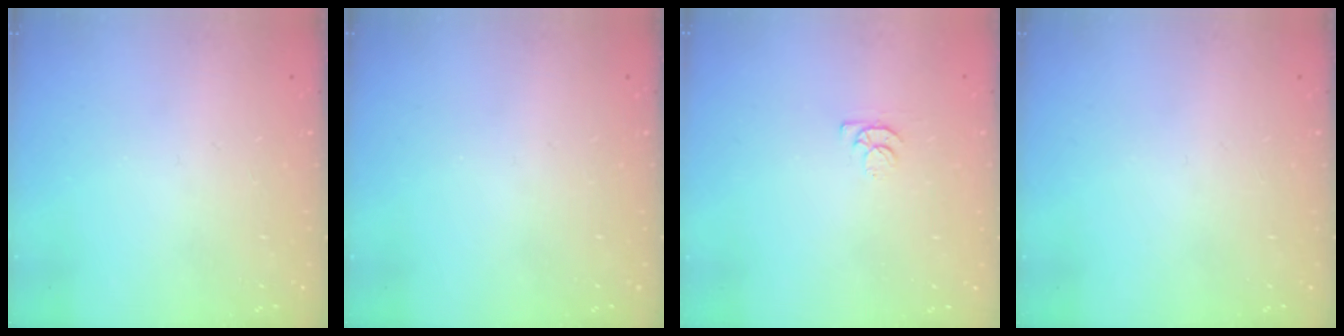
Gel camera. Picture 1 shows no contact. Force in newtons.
{"total": 0.0}
{"total": 4.3, "press": 4.2, "slide": 0.5}
{"total": 0.0}